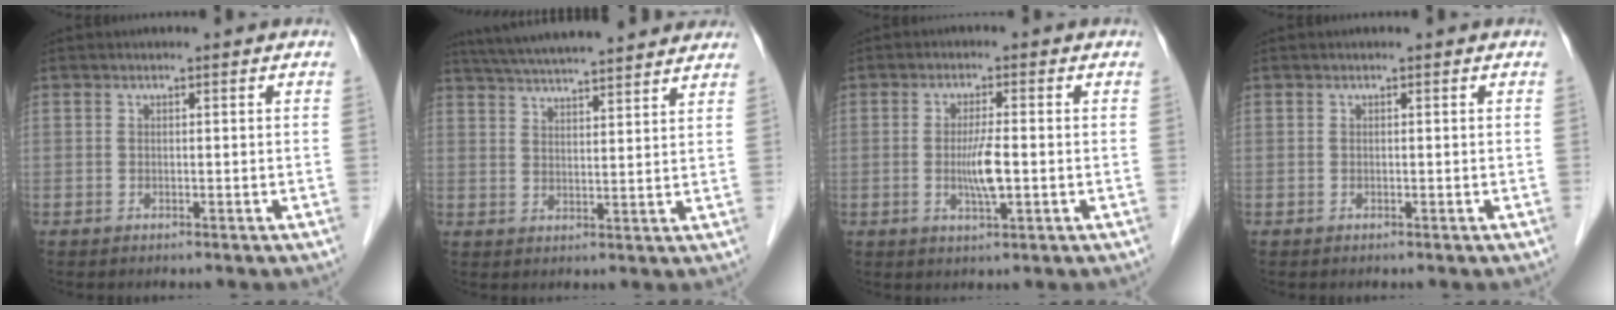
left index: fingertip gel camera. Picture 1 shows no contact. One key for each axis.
{"total": 18.6, "fx": 16.6, "fy": 1.7, "fz": 8.2, "tx": -0.137, "ty": 0.044, "tz": 0.233}
{"total": 4.4, "fx": -0.6, "fy": 0.3, "fz": 4.3, "tx": -0.088, "ty": -0.008, "tz": -0.011}
{"total": 0.0}